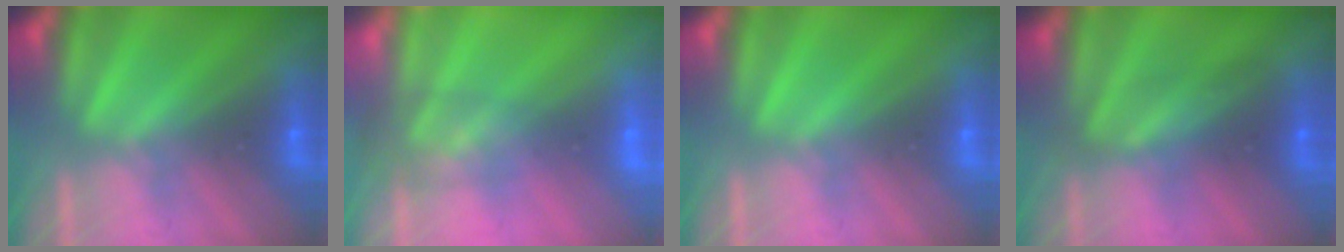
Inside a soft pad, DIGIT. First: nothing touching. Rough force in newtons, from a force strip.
{"total": 7.1}
{"total": 0.0}
{"total": 2.3}